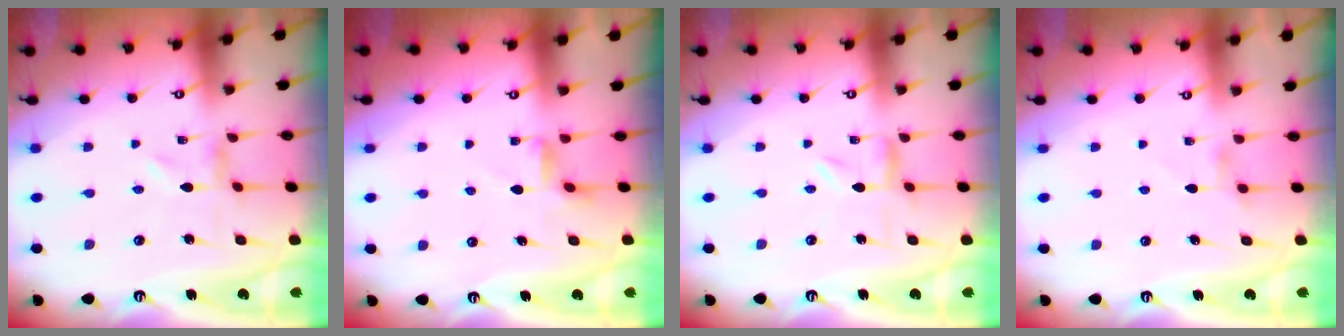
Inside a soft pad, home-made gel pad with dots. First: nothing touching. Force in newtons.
{"total": 3.0, "press": 2.9, "slide": 0.5}
{"total": 1.4, "press": 1.4, "slide": 0.2}
{"total": 2.4, "press": 2.4, "slide": 0.4}